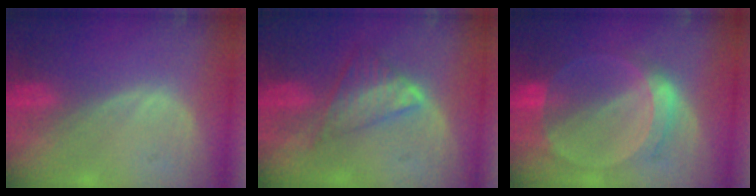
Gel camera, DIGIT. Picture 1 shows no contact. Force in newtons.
{"total": 5.8, "press": 5.4, "slide": 2.3}
{"total": 6.3, "press": 5.6, "slide": 2.7}